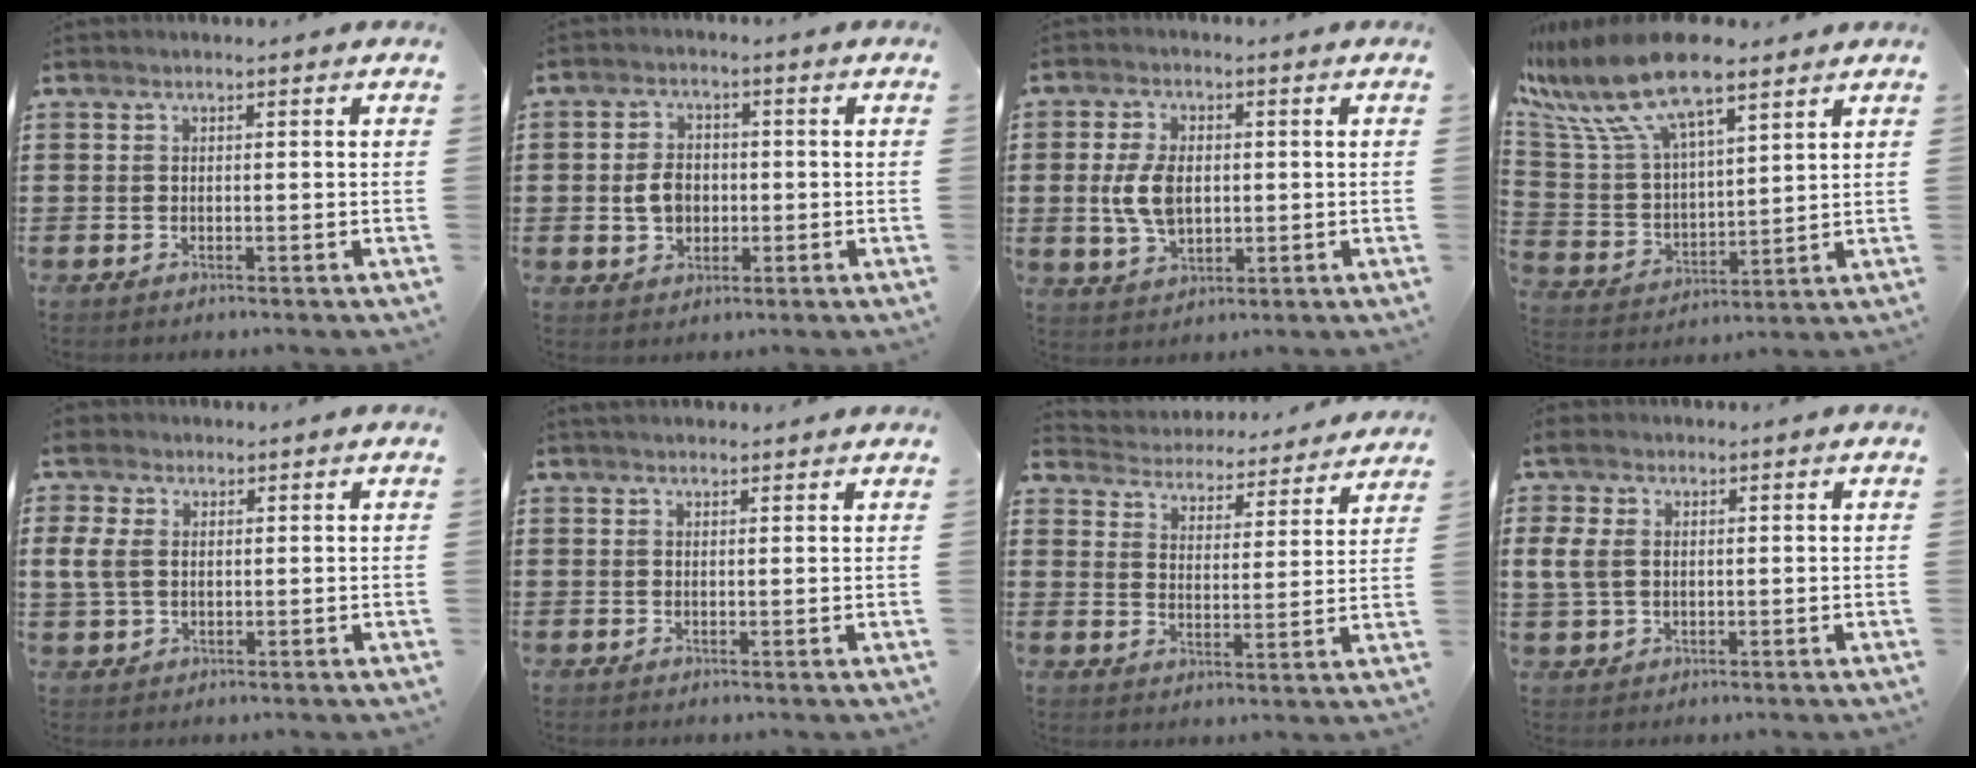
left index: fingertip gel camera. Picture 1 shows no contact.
{"total": 4.5, "force": [-0.4, 3.4, 2.9], "torque": [-0.060, 0.003, -0.014]}
{"total": 6.9, "force": [0.3, 4.3, 5.5], "torque": [-0.137, 0.006, -0.002]}
{"total": 13.9, "force": [10.5, 4.0, 8.2], "torque": [-0.209, -0.039, 0.183]}
{"total": 5.1, "force": [1.7, 3.8, 3.0], "torque": [-0.083, 0.011, 0.029]}
{"total": 1.5, "force": [1.4, 0.3, 0.4], "torque": [-0.010, 0.002, 0.027]}
{"total": 4.1, "force": [4.1, 0.1, -0.4], "torque": [-0.020, -0.038, 0.064]}
{"total": 4.6, "force": [1.4, 3.2, 2.9], "torque": [-0.081, 0.007, 0.022]}